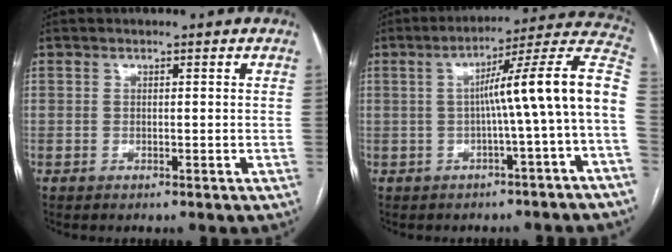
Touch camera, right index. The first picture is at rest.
{"total": 13.3, "force": [-1.4, -1.4, 13.1], "torque": [-0.170, 0.036, -0.028]}